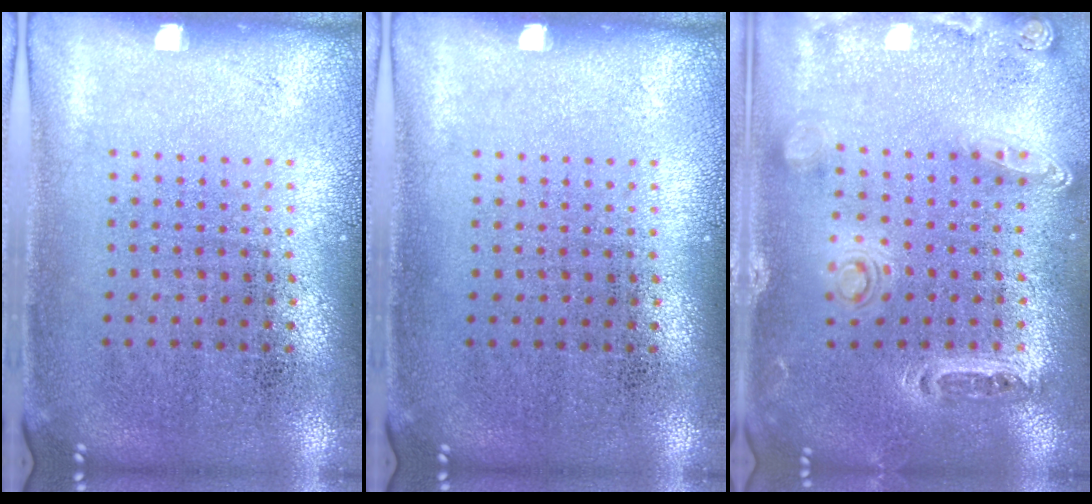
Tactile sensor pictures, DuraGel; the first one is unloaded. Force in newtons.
{"total": 0.0}
{"total": 1.3, "press": 1.3, "slide": 0.2}